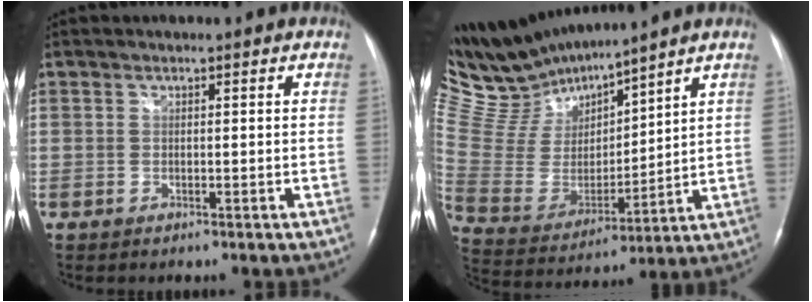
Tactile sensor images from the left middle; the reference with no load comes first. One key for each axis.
{"total": 15.2, "fx": 14.3, "fy": 2.1, "fz": 4.7, "tx": -0.113, "ty": 0.000, "tz": 0.291}